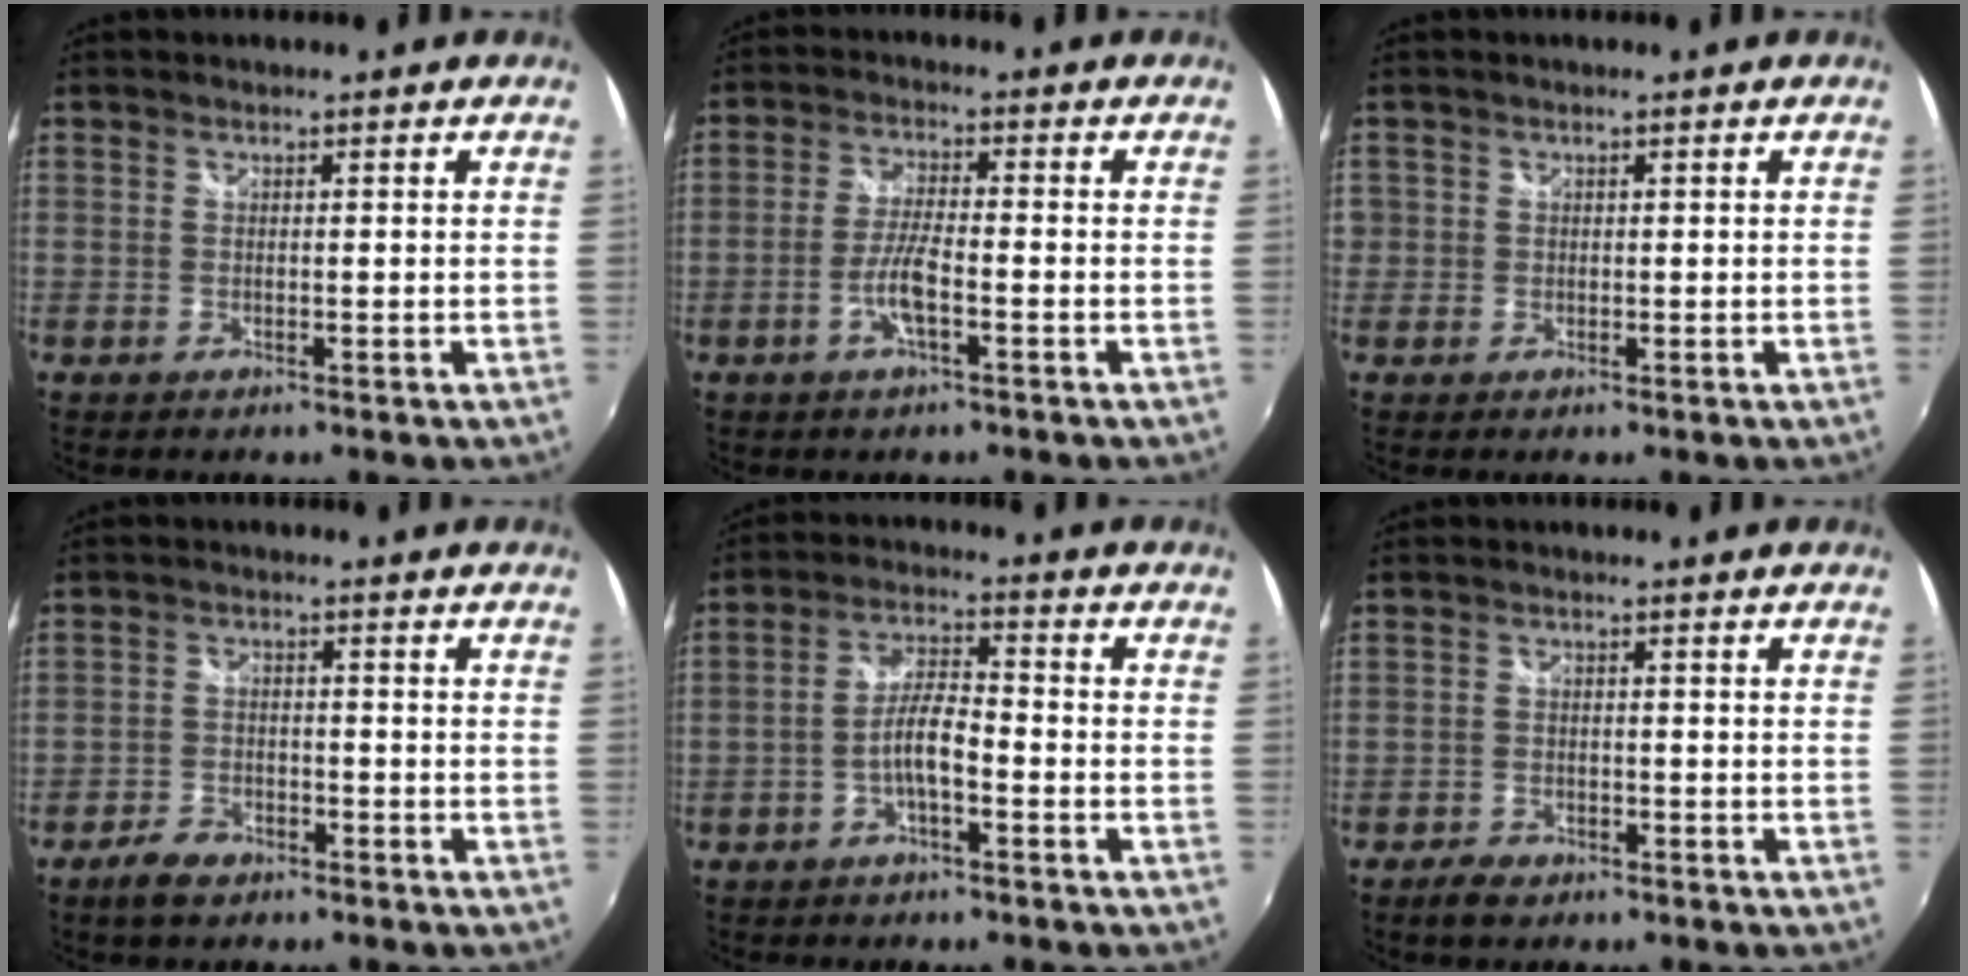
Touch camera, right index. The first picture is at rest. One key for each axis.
{"total": 5.2, "fx": -2.3, "fy": 0.7, "fz": 4.6, "tx": -0.099, "ty": -0.001, "tz": -0.045}
{"total": 1.6, "fx": -0.2, "fy": 1.6, "fz": 0.1, "tx": -0.003, "ty": -0.002, "tz": -0.004}
{"total": 4.8, "fx": -3.7, "fy": 2.4, "fz": 1.9, "tx": -0.052, "ty": 0.007, "tz": -0.064}
{"total": 5.5, "fx": -2.5, "fy": 1.4, "fz": 4.6, "tx": -0.096, "ty": 0.012, "tz": -0.045}
{"total": 3.5, "fx": -2.8, "fy": 1.8, "fz": 1.1, "tx": -0.034, "ty": 0.005, "tz": -0.048}